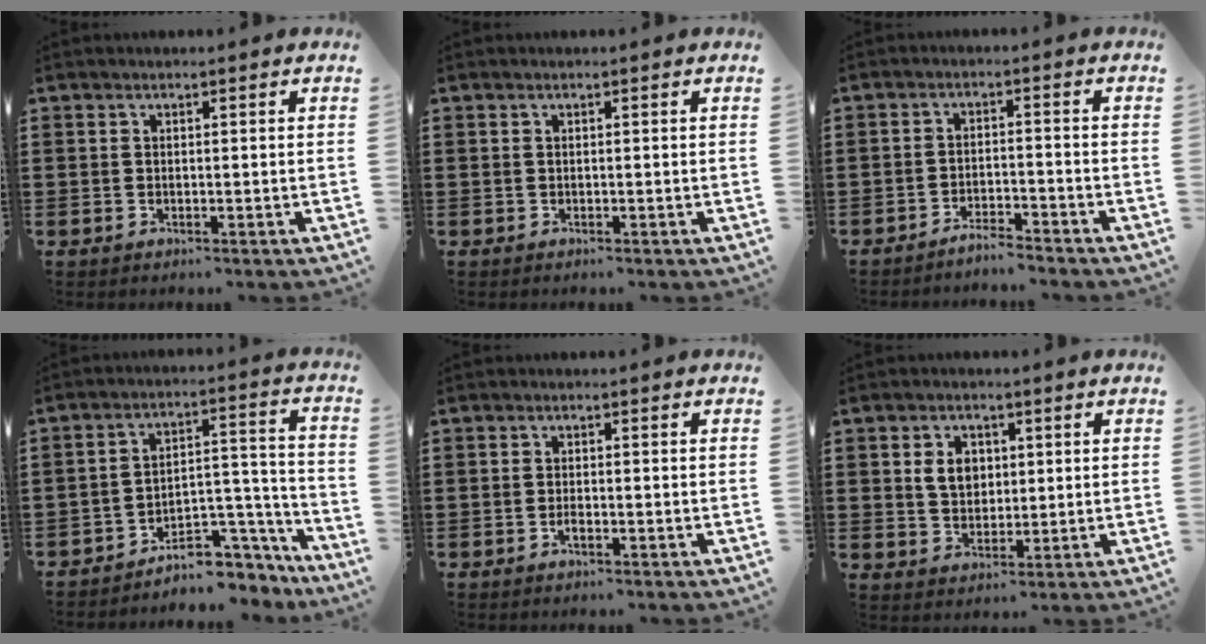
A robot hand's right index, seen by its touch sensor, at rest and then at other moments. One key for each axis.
{"total": 0.0}
{"total": 3.0, "fx": -3.0, "fy": -0.1, "fz": 0.3, "tx": -0.011, "ty": 0.001, "tz": -0.062}
{"total": 6.0, "fx": -5.1, "fy": 2.2, "fz": 2.1, "tx": -0.035, "ty": 0.012, "tz": -0.098}
{"total": 1.1, "fx": -0.6, "fy": 0.3, "fz": 0.9, "tx": -0.018, "ty": -0.005, "tz": -0.009}
{"total": 4.6, "fx": 1.1, "fy": 3.6, "fz": 2.7, "tx": -0.065, "ty": 0.014, "tz": 0.018}